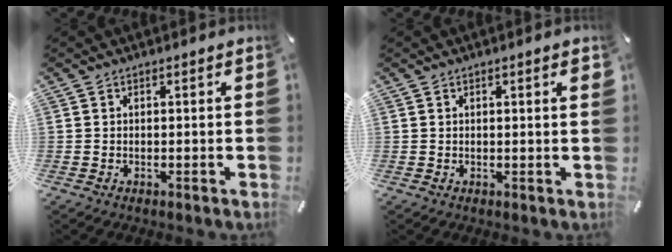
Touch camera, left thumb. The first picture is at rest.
{"total": 1.3, "force": [0.4, 0.1, 1.2], "torque": [-0.025, 0.001, 0.007]}